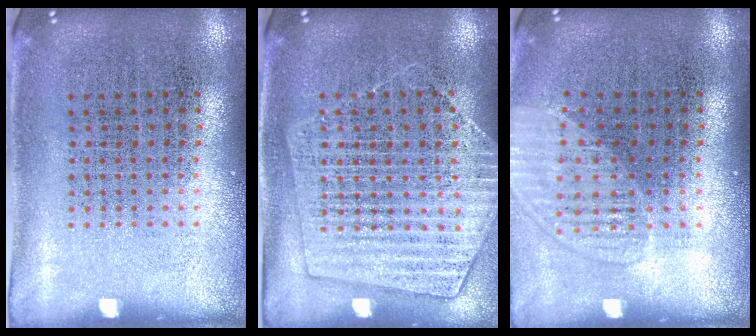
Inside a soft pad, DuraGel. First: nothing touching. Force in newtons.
{"total": 1.5, "press": 1.5, "slide": 0.2}
{"total": 1.3, "press": 1.3, "slide": 0.2}